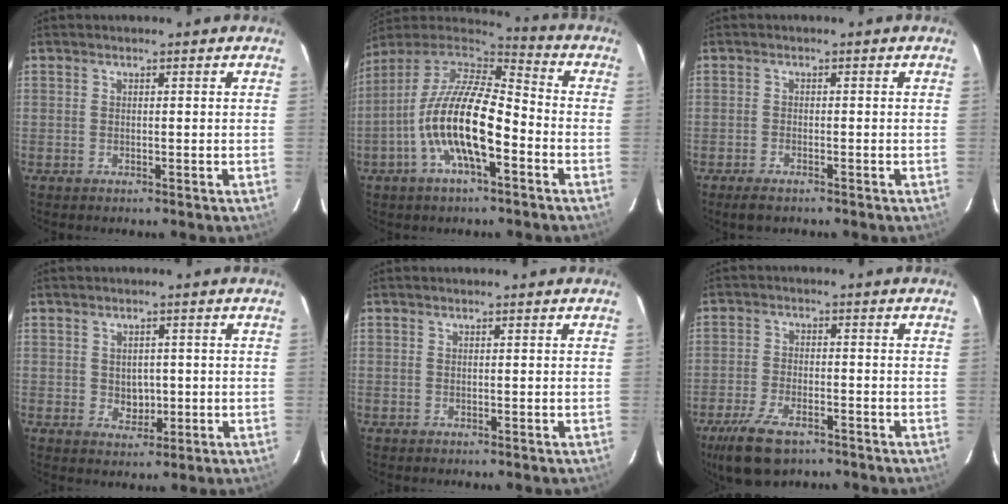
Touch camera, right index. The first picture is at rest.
{"total": 17.1, "force": [-5.6, 5.7, 15.1], "torque": [-0.292, -0.009, -0.112]}
{"total": 2.9, "force": [-2.2, 1.0, 1.5], "torque": [-0.041, -0.006, -0.041]}
{"total": 3.6, "force": [-0.1, 3.1, 1.8], "torque": [-0.029, 0.001, 0.007]}
{"total": 0.0}
{"total": 10.8, "force": [-7.2, 4.8, 6.5], "torque": [-0.158, -0.019, -0.131]}